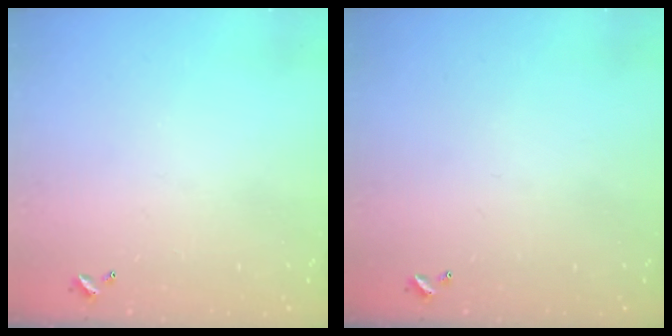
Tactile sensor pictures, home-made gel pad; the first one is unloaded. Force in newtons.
{"total": 0.0}